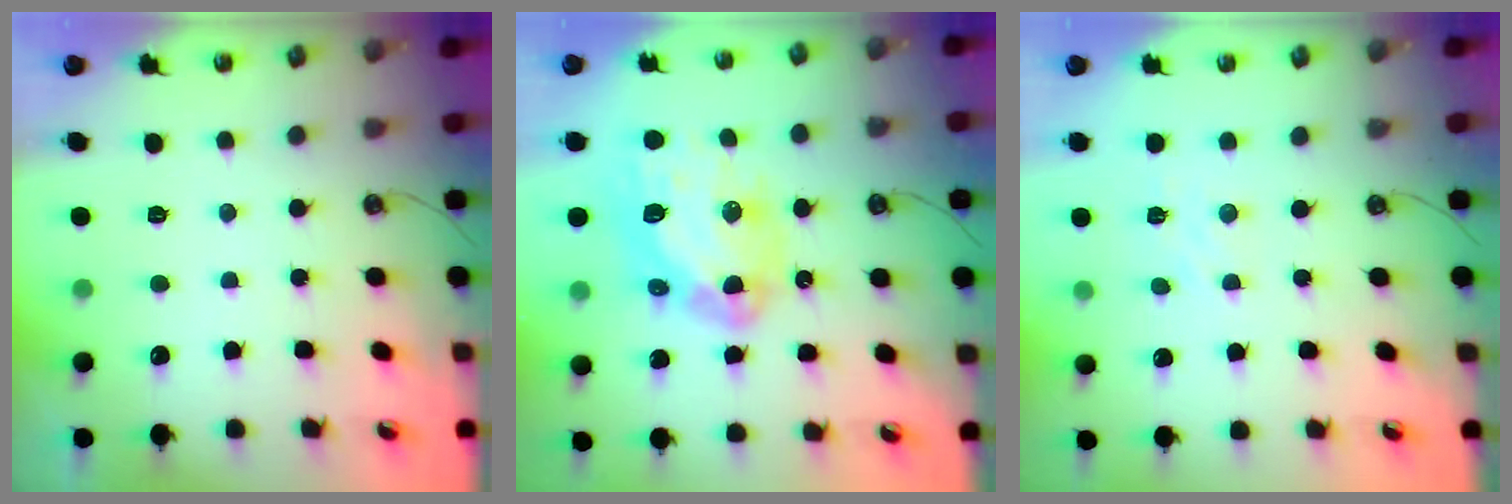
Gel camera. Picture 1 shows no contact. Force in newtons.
{"total": 17.4, "press": 17.3, "slide": 2.2}
{"total": 3.3, "press": 3.3, "slide": 0.5}